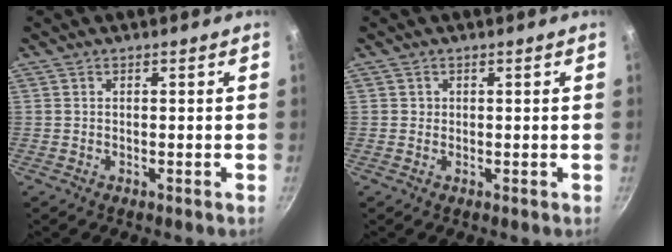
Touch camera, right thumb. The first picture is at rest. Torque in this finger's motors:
{"motor_torque": [0.02, -0.25, -0.19, 0.44, -0.03]}